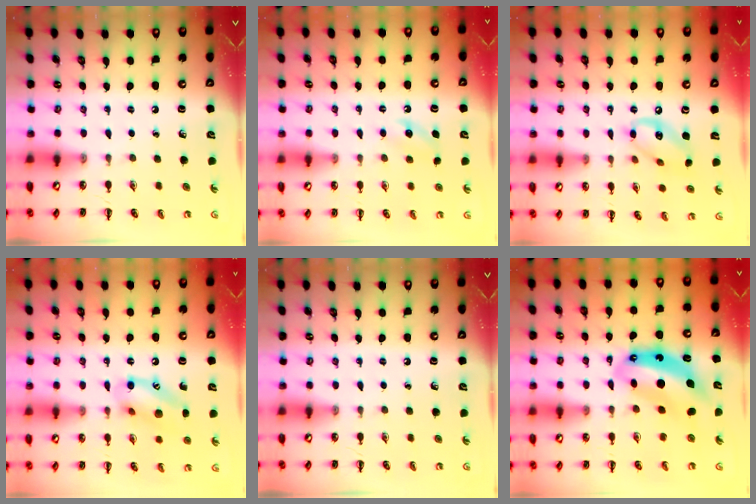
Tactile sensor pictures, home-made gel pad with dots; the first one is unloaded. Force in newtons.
{"total": 5.7, "press": 5.5, "slide": 1.6}
{"total": 10.9, "press": 10.6, "slide": 2.2}
{"total": 13.5, "press": 13.4, "slide": 1.8}
{"total": 0.0}
{"total": 10.2, "press": 9.8, "slide": 2.9}